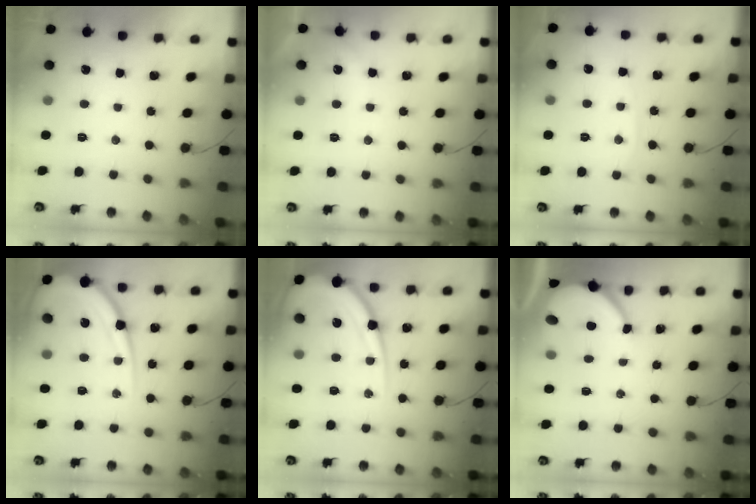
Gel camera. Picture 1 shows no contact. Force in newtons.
{"total": 2.5, "press": 2.4, "slide": 0.3}
{"total": 4.0, "press": 4.0, "slide": 0.5}
{"total": 16.7, "press": 16.6, "slide": 1.8}
{"total": 16.7, "press": 16.6, "slide": 1.8}
{"total": 5.6, "press": 5.6, "slide": 0.5}